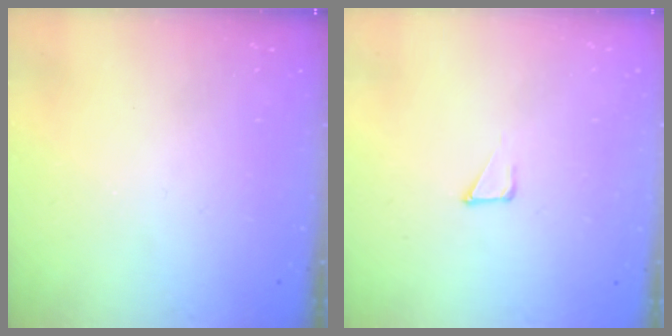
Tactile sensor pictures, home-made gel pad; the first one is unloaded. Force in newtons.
{"total": 2.9, "press": 2.9, "slide": 0.3}